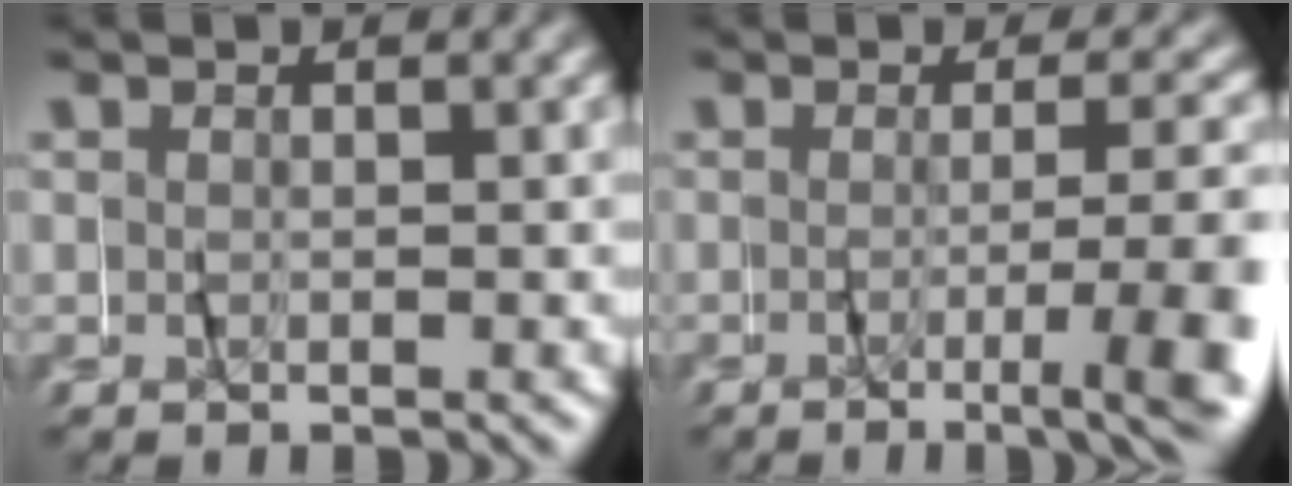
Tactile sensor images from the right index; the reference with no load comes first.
{"total": 5.5, "force": [-3.0, -0.6, 4.6], "torque": [-0.055, -0.009, -0.044]}